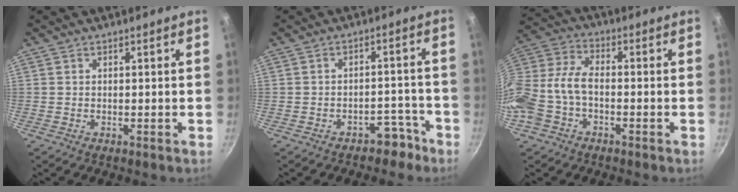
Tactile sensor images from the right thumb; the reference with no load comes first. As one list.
[{"total": 4.9, "force": [-3.6, 2.8, 1.8], "torque": [0.008, 0.057, -0.030]}, {"total": 11.8, "force": [-3.3, 7.5, 8.4], "torque": [-0.176, 0.041, -0.081]}]